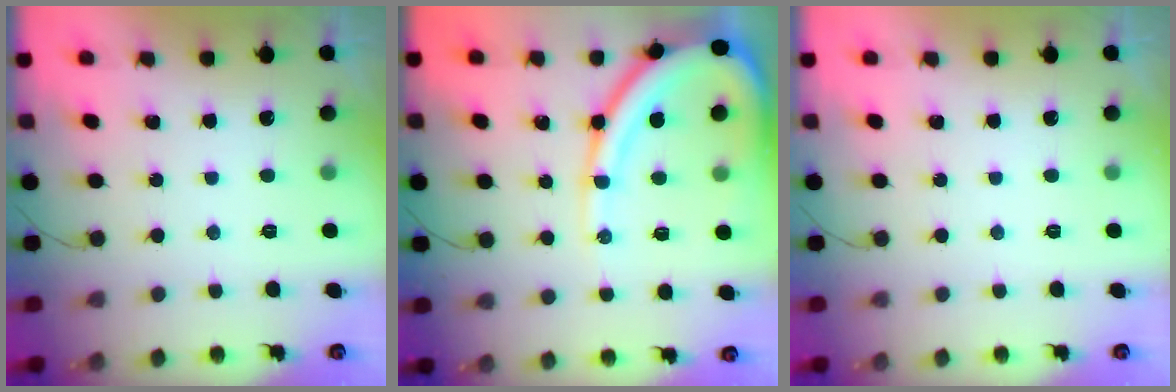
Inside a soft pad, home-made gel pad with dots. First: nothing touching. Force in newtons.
{"total": 14.6, "press": 14.5, "slide": 1.3}
{"total": 0.0}